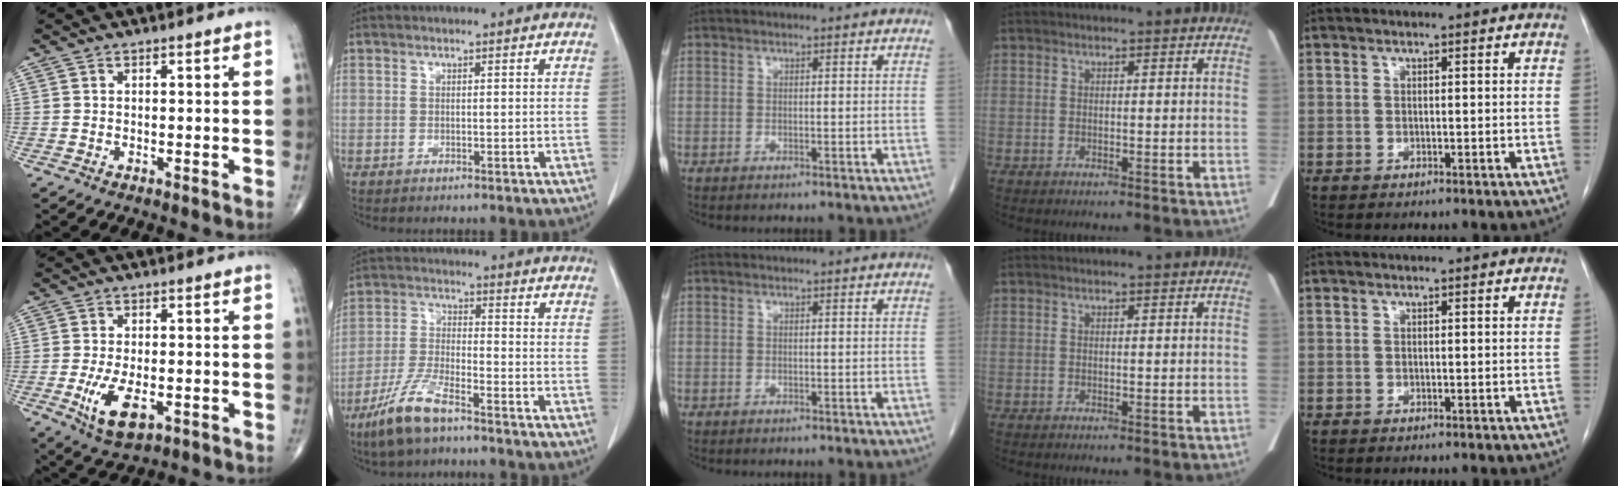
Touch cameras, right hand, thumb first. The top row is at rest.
{"thumb": {"total": 8.2, "force": [-2.5, 3.9, 6.7], "torque": [-0.126, -0.007, -0.035]}, "index": {"total": 8.7, "force": [-6.2, 1.8, 5.8], "torque": [-0.129, -0.017, -0.122]}}